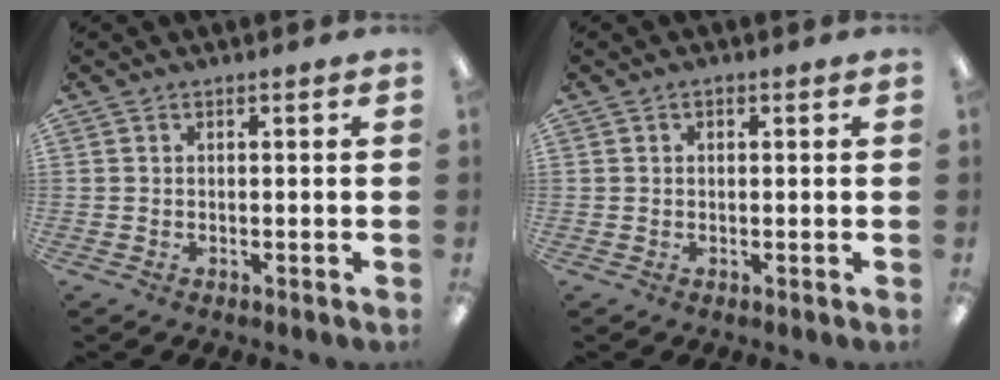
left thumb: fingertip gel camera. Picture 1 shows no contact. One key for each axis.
{"total": 0.8, "fx": 0.3, "fy": 0.5, "fz": 0.5, "tx": -0.011, "ty": 0.002, "tz": 0.005}